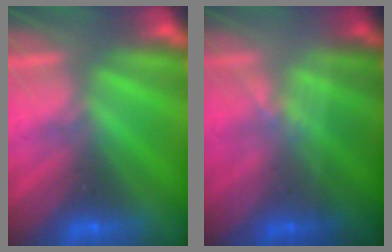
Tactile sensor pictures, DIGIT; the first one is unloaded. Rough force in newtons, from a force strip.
{"total": 1.6}